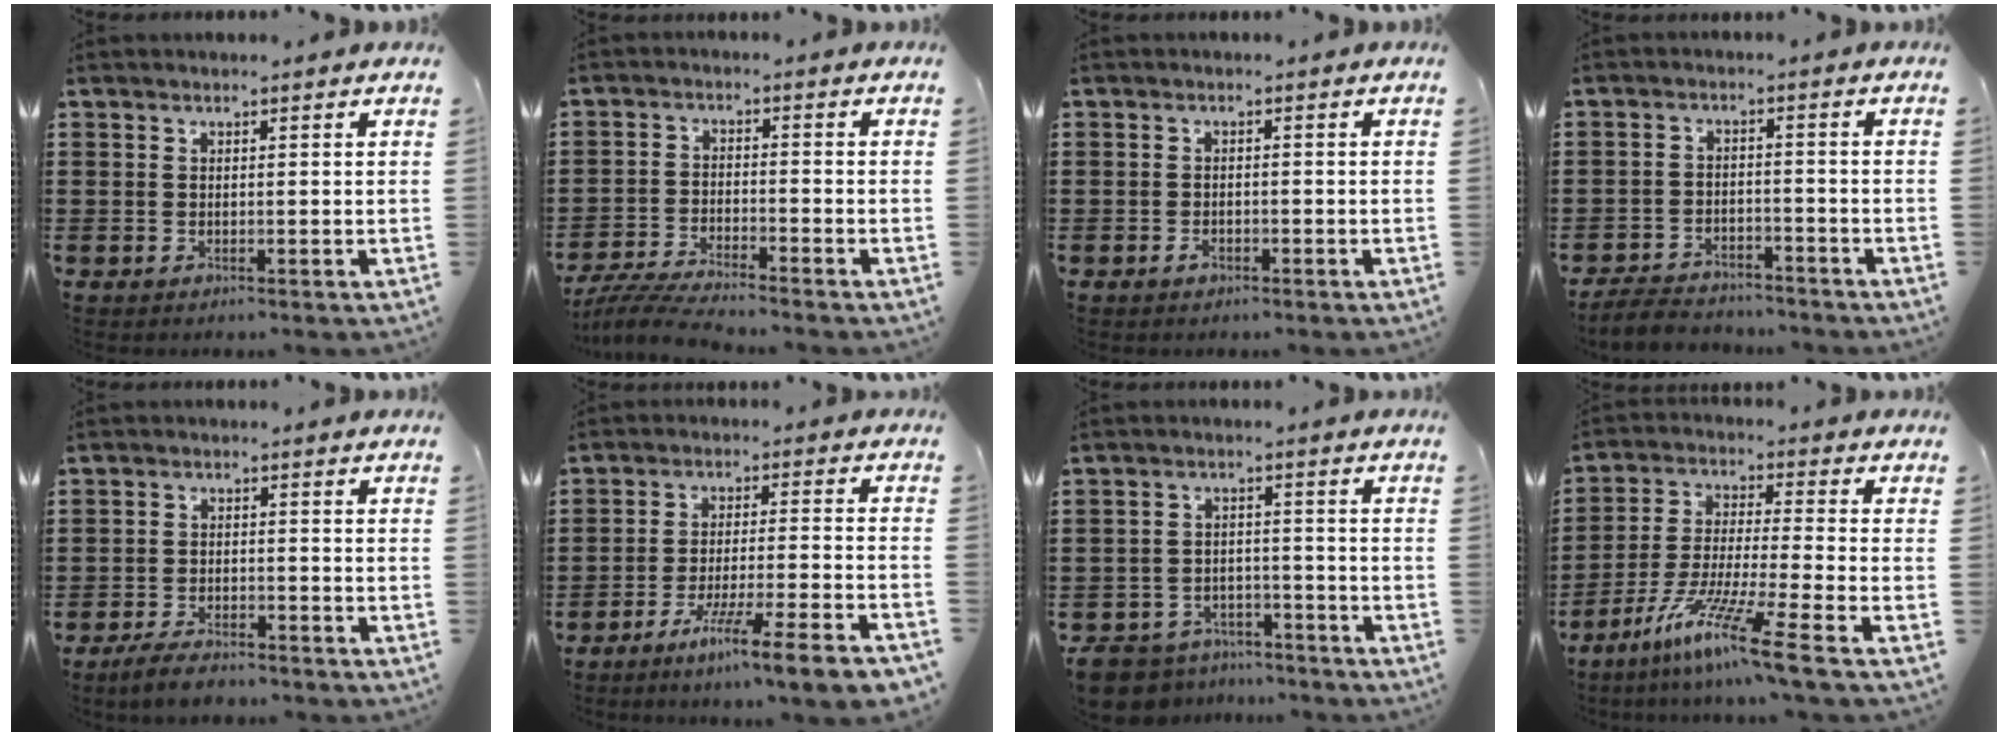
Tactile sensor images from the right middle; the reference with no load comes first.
{"total": 4.7, "force": [-4.4, 0.0, 1.6], "torque": [-0.050, -0.014, -0.092]}
{"total": 1.1, "force": [-0.7, 0.5, 0.6], "torque": [-0.015, -0.005, -0.013]}
{"total": 4.2, "force": [-4.1, 0.8, 0.6], "torque": [-0.019, 0.003, -0.086]}
{"total": 3.8, "force": [-3.5, 0.8, 1.2], "torque": [-0.029, 0.003, -0.072]}
{"total": 8.2, "force": [-6.4, -0.6, 5.0], "torque": [-0.094, -0.014, -0.123]}
{"total": 6.3, "force": [-6.1, 1.4, 0.7], "torque": [-0.034, 0.008, -0.129]}
{"total": 11.2, "force": [-7.8, -0.4, 7.9], "torque": [-0.167, -0.011, -0.158]}